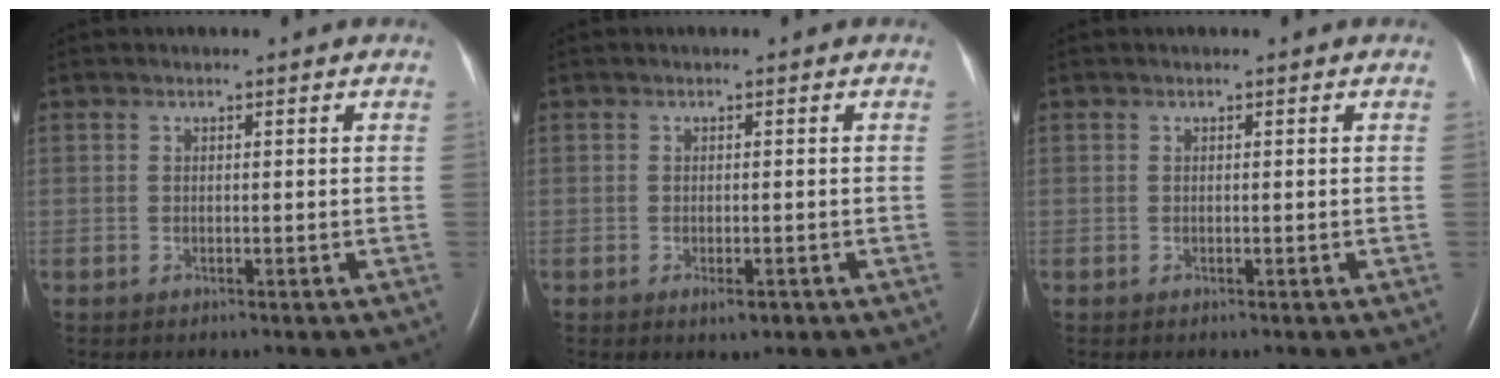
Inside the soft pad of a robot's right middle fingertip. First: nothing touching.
{"total": 1.7, "force": [-0.9, 0.6, 1.3], "torque": [-0.021, -0.002, -0.010]}
{"total": 0.0}